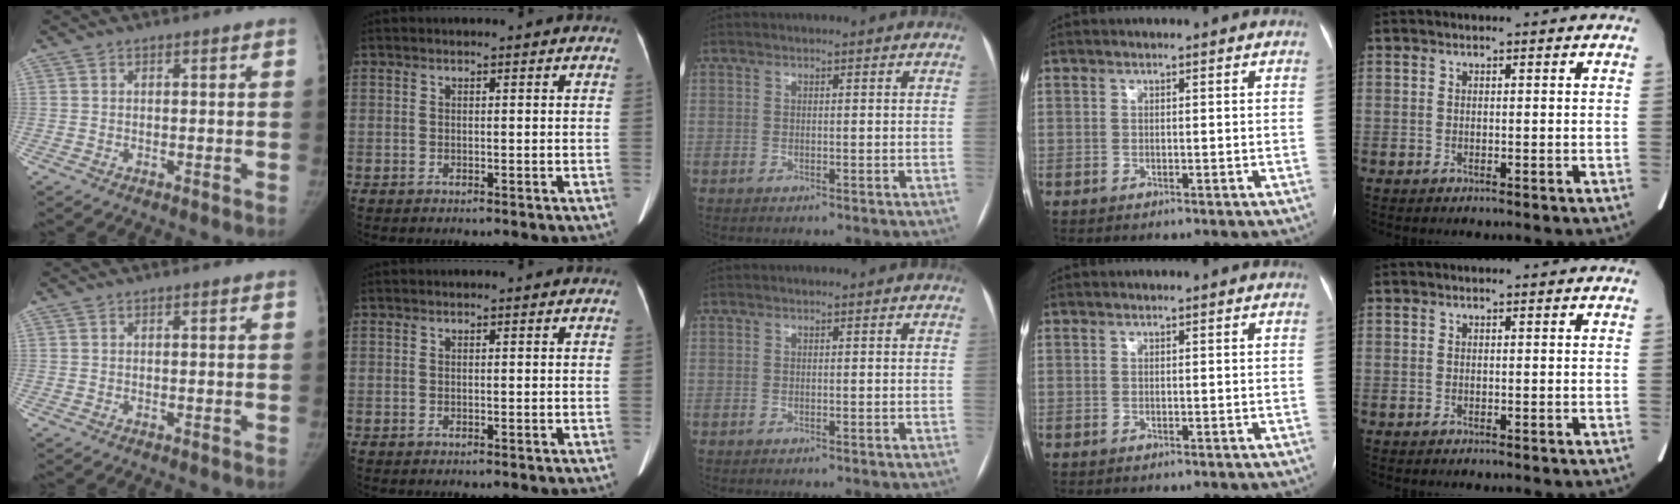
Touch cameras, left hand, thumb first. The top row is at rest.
{}